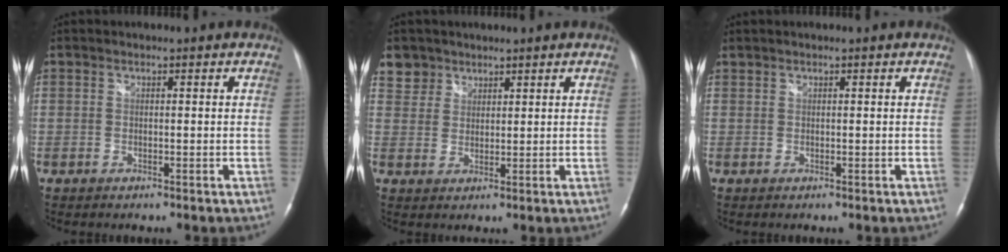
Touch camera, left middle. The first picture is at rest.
{"total": 3.9, "force": [2.8, 2.7, -0.5], "torque": [0.021, 0.003, 0.050]}
{"total": 0.0}